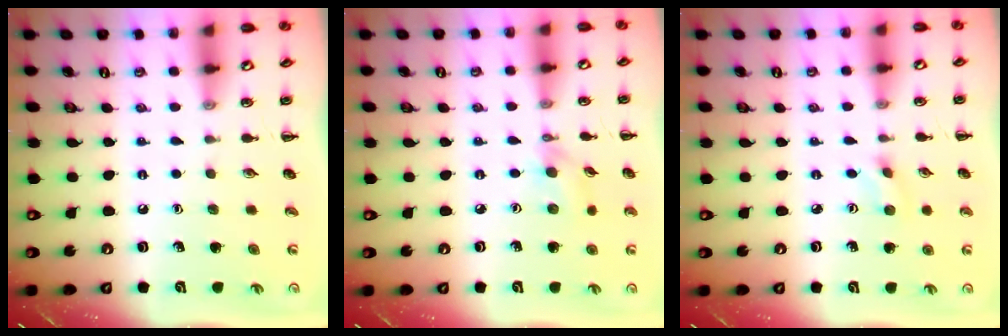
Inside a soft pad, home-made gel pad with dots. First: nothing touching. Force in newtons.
{"total": 3.8, "press": 3.7, "slide": 1.1}
{"total": 1.7, "press": 1.6, "slide": 0.7}